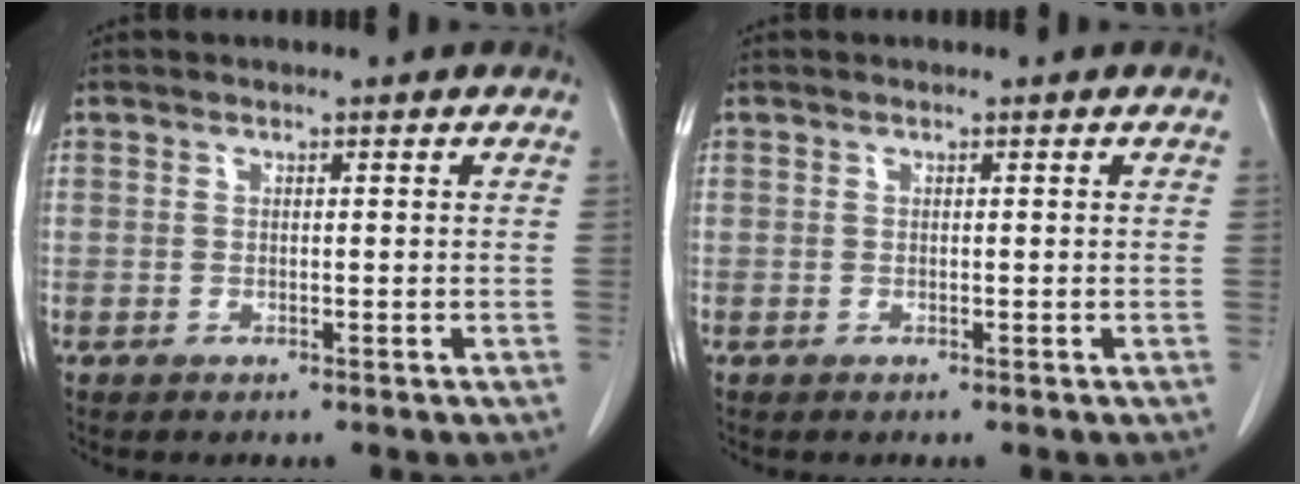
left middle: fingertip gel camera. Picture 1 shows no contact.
{"total": 0.0}